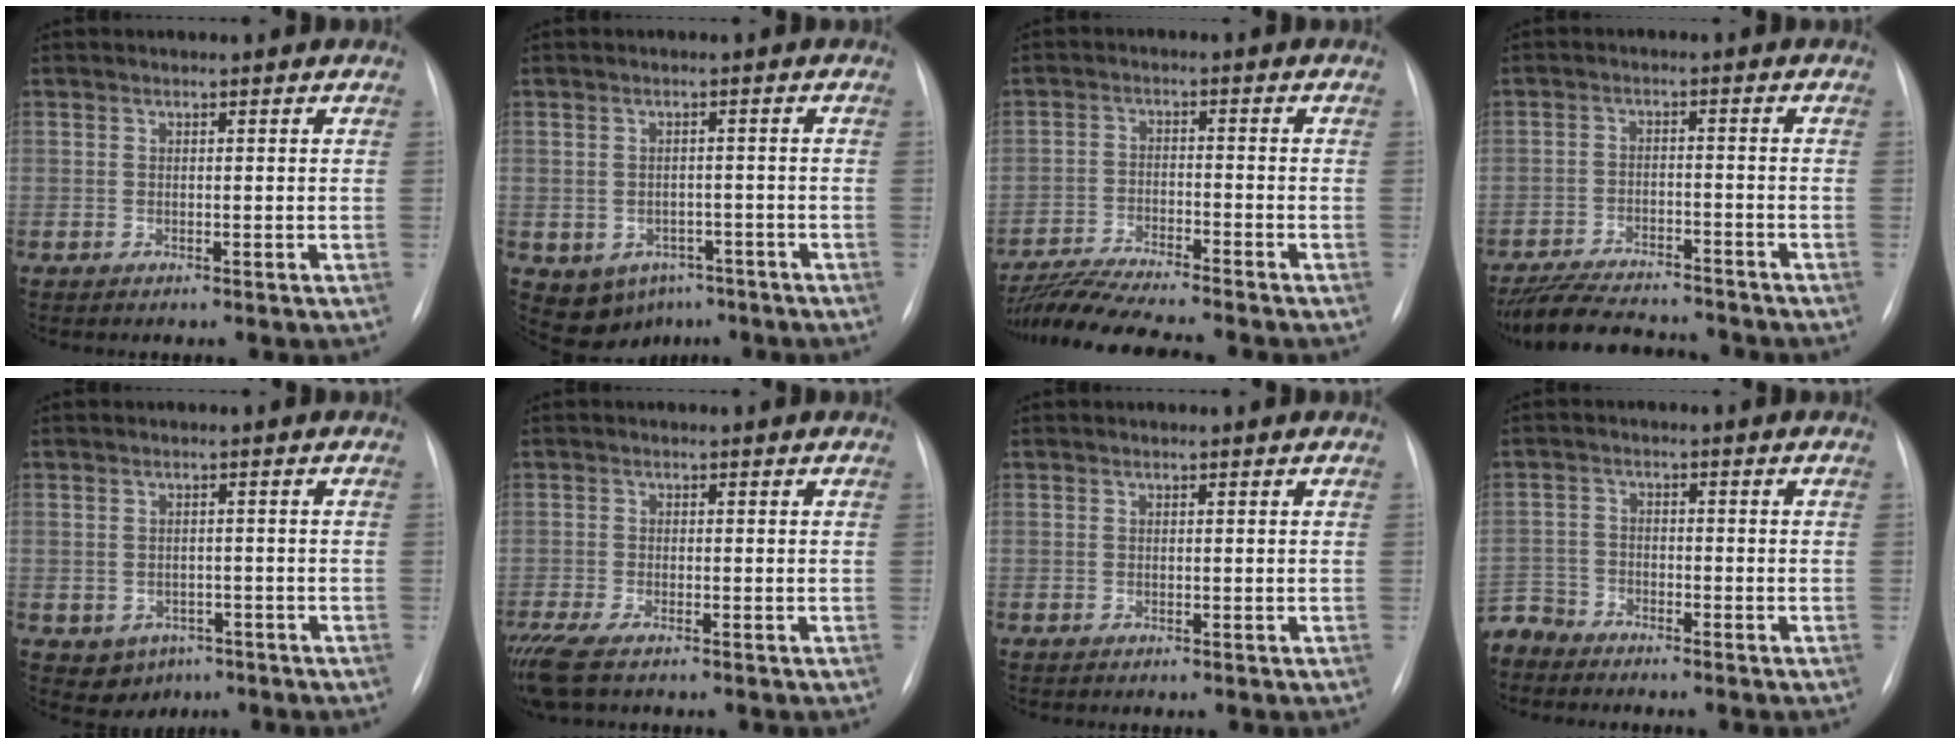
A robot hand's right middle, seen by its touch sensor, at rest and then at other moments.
{"total": 7.4, "force": [-4.0, 5.7, 2.4], "torque": [-0.036, 0.015, -0.043]}
{"total": 12.1, "force": [-10.9, 0.0, 5.2], "torque": [-0.091, -0.015, -0.181]}
{"total": 13.6, "force": [-12.3, 2.9, 5.1], "torque": [-0.092, -0.004, -0.185]}
{"total": 4.3, "force": [-2.2, 3.5, 1.1], "torque": [-0.014, 0.007, -0.020]}
{"total": 7.3, "force": [-5.4, 2.0, 4.5], "torque": [-0.092, -0.016, -0.094]}
{"total": 0.0}
{"total": 5.5, "force": [-5.2, 1.7, -0.2], "torque": [0.009, -0.007, -0.106]}